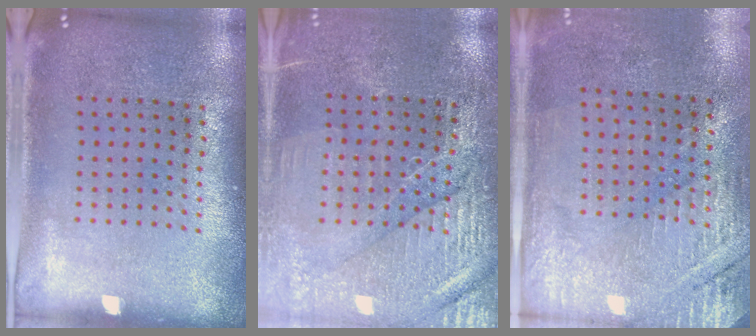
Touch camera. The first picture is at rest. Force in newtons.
{"total": 3.0, "press": 2.9, "slide": 0.9}
{"total": 2.9, "press": 2.7, "slide": 1.1}